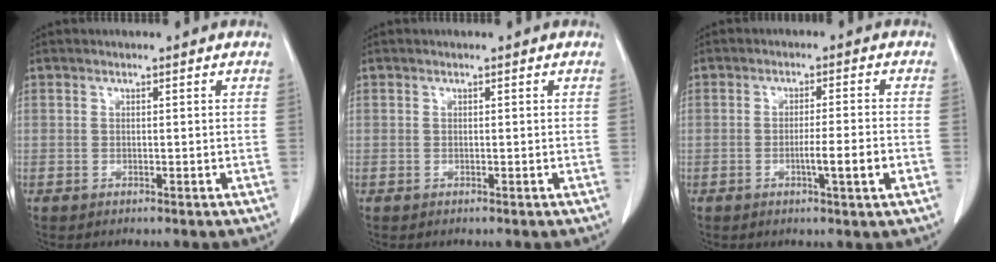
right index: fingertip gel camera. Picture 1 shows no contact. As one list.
[{"total": 0.0}, {"total": 5.3, "force": [-1.6, -0.2, 5.1], "torque": [-0.074, -0.003, -0.021]}]